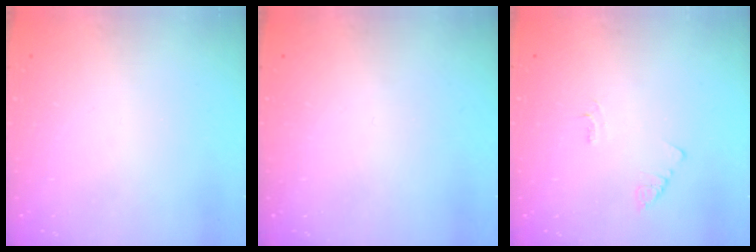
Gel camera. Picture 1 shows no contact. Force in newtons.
{"total": 0.0}
{"total": 1.9, "press": 1.9, "slide": 0.3}